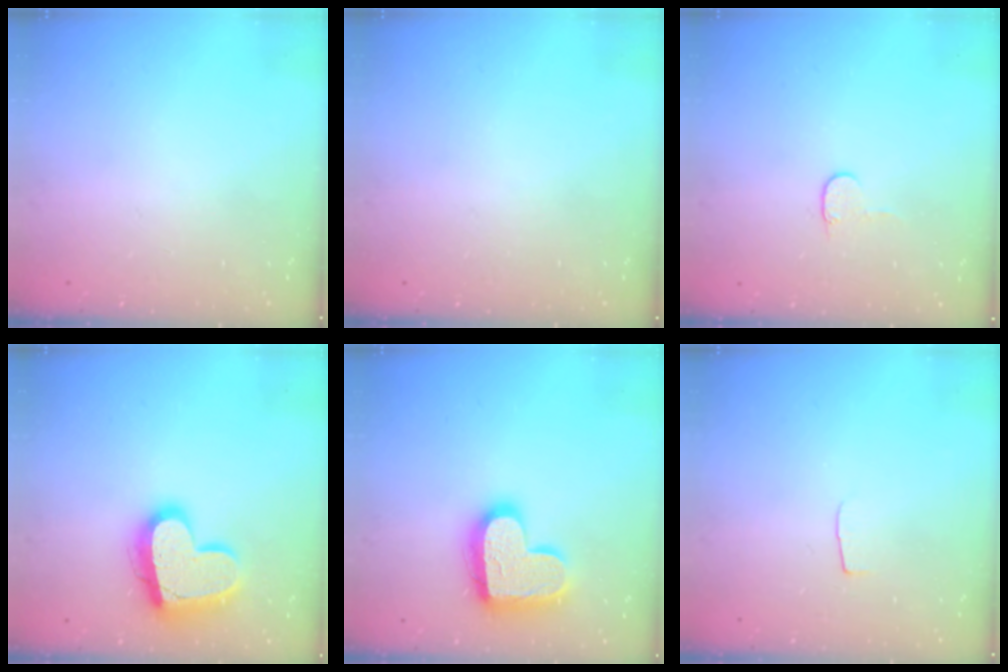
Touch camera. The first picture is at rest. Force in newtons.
{"total": 0.0}
{"total": 4.0, "press": 4.0, "slide": 0.4}
{"total": 18.1, "press": 18.1, "slide": 1.6}
{"total": 19.4, "press": 19.3, "slide": 1.4}
{"total": 3.7, "press": 3.7, "slide": 0.3}